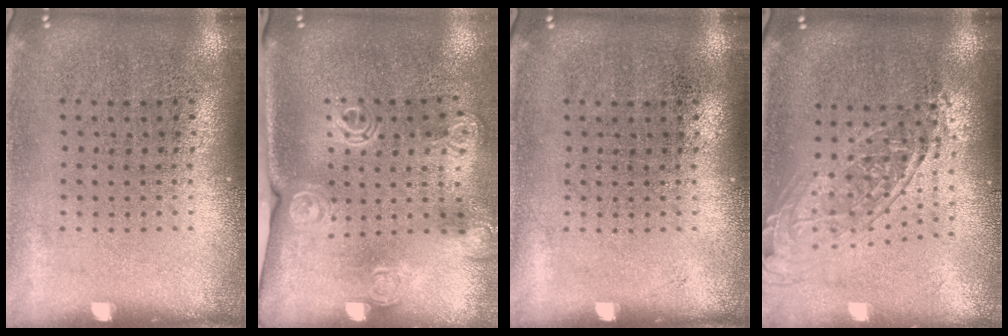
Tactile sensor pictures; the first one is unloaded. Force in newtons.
{"total": 1.9, "press": 1.5, "slide": 1.3}
{"total": 0.0}
{"total": 1.7, "press": 1.4, "slide": 1.0}